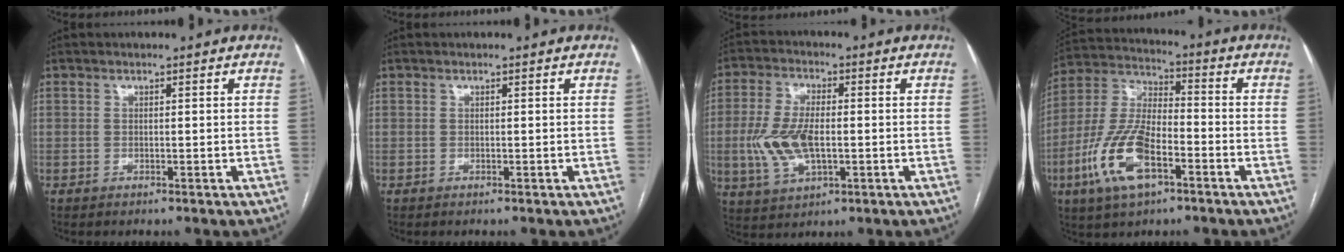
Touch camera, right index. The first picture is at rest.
{"total": 0.0}
{"total": 9.6, "force": [-1.2, 4.3, 8.5], "torque": [-0.190, 0.005, -0.018]}
{"total": 14.0, "force": [-5.7, 5.5, 11.6], "torque": [-0.262, 0.005, -0.106]}